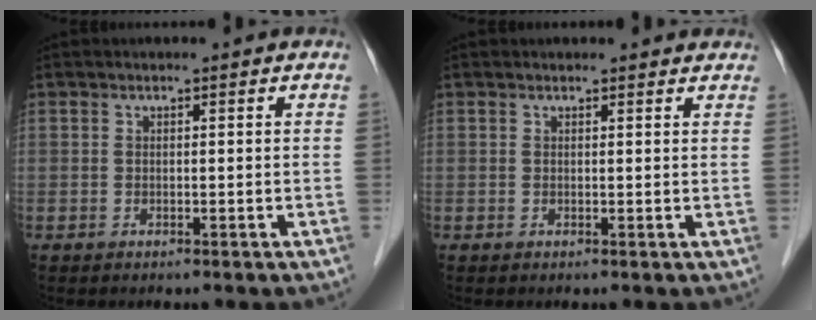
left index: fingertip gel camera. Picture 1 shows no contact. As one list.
[{"total": 3.3, "force": [3.1, 1.0, 0.6], "torque": [-0.005, 0.012, 0.027]}]